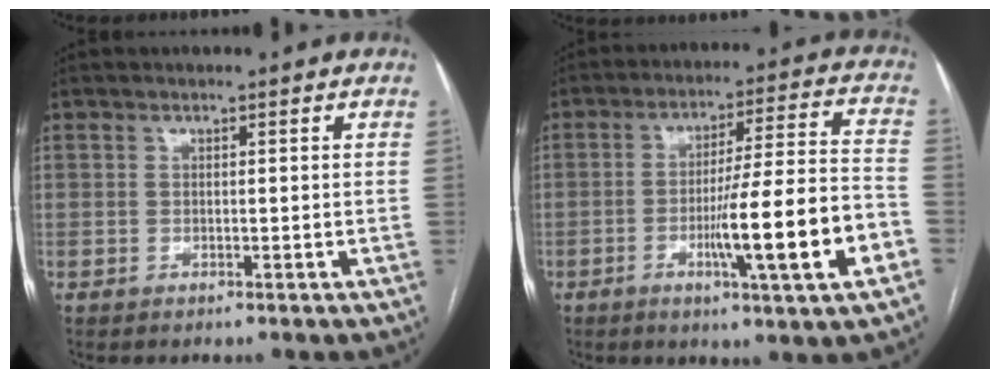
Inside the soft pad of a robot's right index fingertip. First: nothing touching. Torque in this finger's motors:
{"motor_torque": [2.14, 0.00, 1.00, 0.21]}